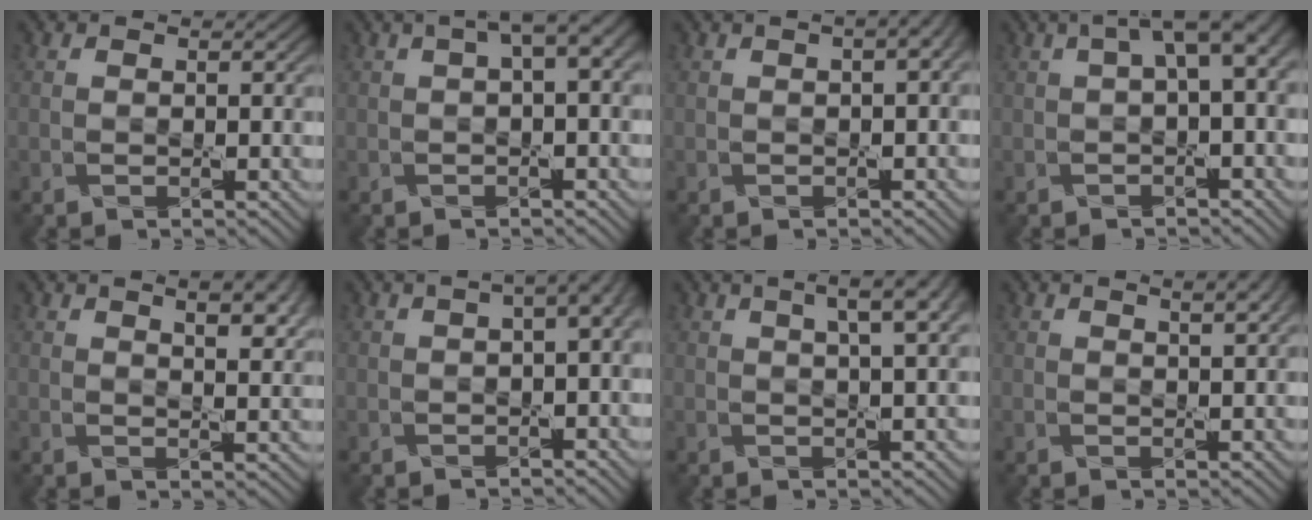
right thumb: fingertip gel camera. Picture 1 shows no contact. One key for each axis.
{"total": 3.6, "fx": 0.9, "fy": 0.8, "fz": 3.4, "tx": -0.049, "ty": 0.012, "tz": 0.013}
{"total": 4.1, "fx": 0.9, "fy": 1.7, "fz": 3.7, "tx": -0.044, "ty": 0.009, "tz": 0.009}
{"total": 4.9, "fx": 1.1, "fy": 1.4, "fz": 4.6, "tx": -0.064, "ty": 0.015, "tz": 0.015}
{"total": 5.9, "fx": 3.1, "fy": 2.0, "fz": 4.6, "tx": -0.064, "ty": 0.005, "tz": 0.046}
{"total": 4.3, "fx": 0.5, "fy": 1.4, "fz": 4.1, "tx": -0.054, "ty": 0.005, "tz": 0.010}
{"total": 5.6, "fx": 2.3, "fy": 1.2, "fz": 5.0, "tx": -0.064, "ty": 0.022, "tz": 0.028}
{"total": 2.8, "fx": 1.6, "fy": 0.6, "fz": 2.2, "tx": -0.028, "ty": 0.001, "tz": 0.019}